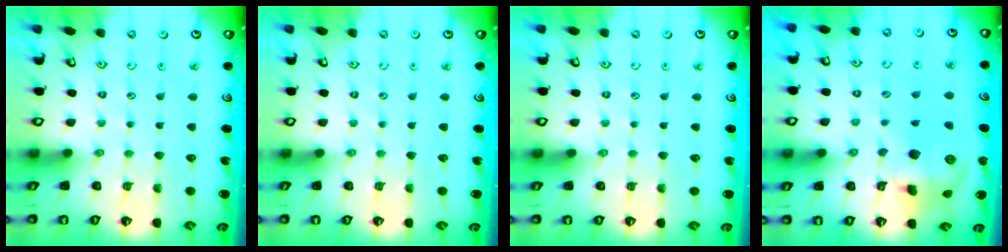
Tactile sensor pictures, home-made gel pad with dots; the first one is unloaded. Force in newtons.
{"total": 0.0}
{"total": 0.0}
{"total": 12.3, "press": 12.2, "slide": 1.5}